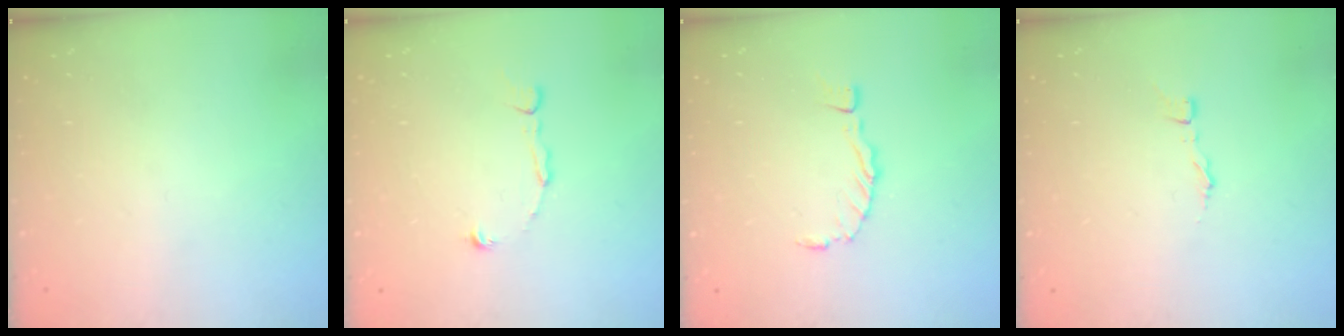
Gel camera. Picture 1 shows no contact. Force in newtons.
{"total": 2.8, "press": 2.8, "slide": 0.1}
{"total": 0.0}
{"total": 2.9, "press": 2.9, "slide": 0.3}